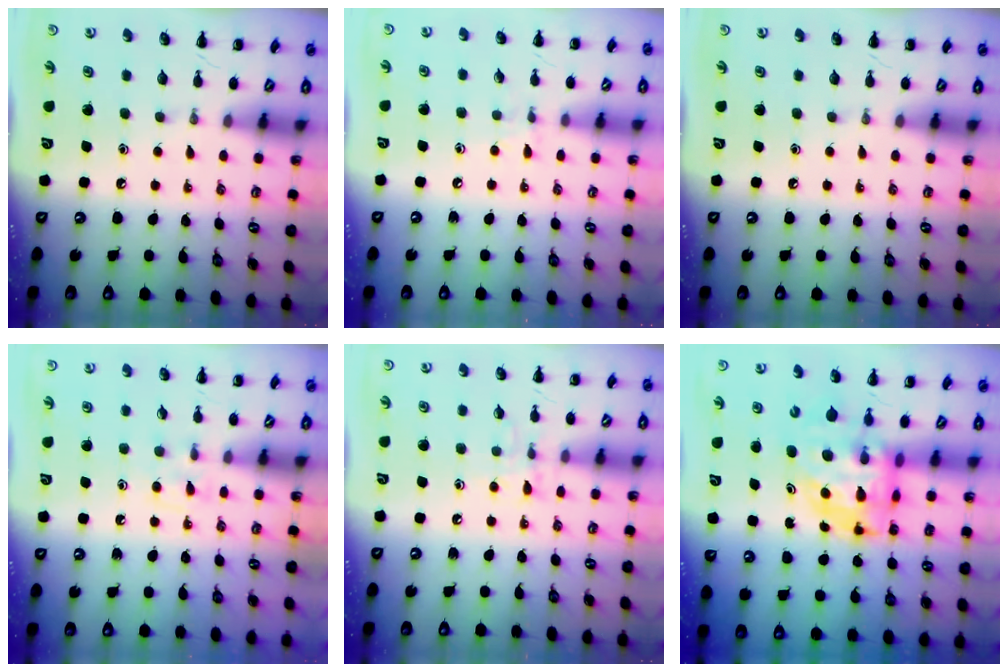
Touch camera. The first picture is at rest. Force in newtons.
{"total": 5.4, "press": 5.0, "slide": 2.1}
{"total": 0.0}
{"total": 4.7, "press": 4.3, "slide": 1.8}
{"total": 6.2, "press": 6.1, "slide": 0.8}
{"total": 6.4, "press": 6.1, "slide": 1.8}